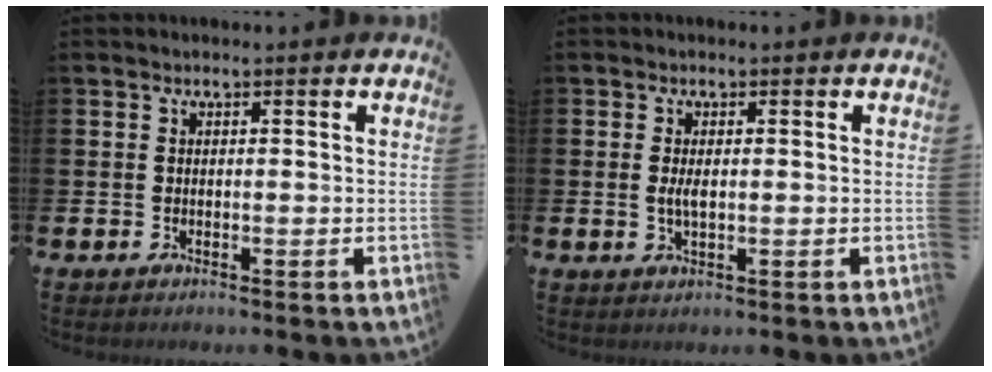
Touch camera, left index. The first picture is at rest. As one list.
[{"total": 2.0, "force": [0.1, 0.8, 1.8], "torque": [-0.034, 0.003, 0.000]}]